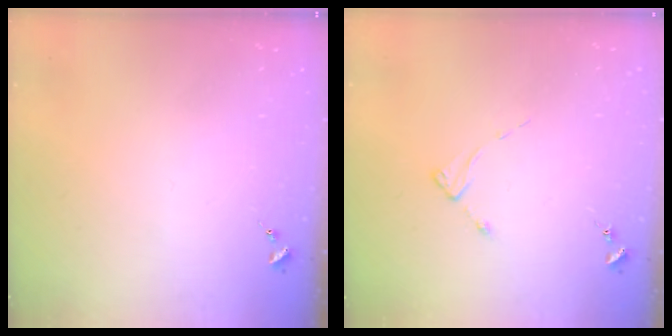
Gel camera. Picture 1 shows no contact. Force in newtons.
{"total": 2.3, "press": 2.3, "slide": 0.3}